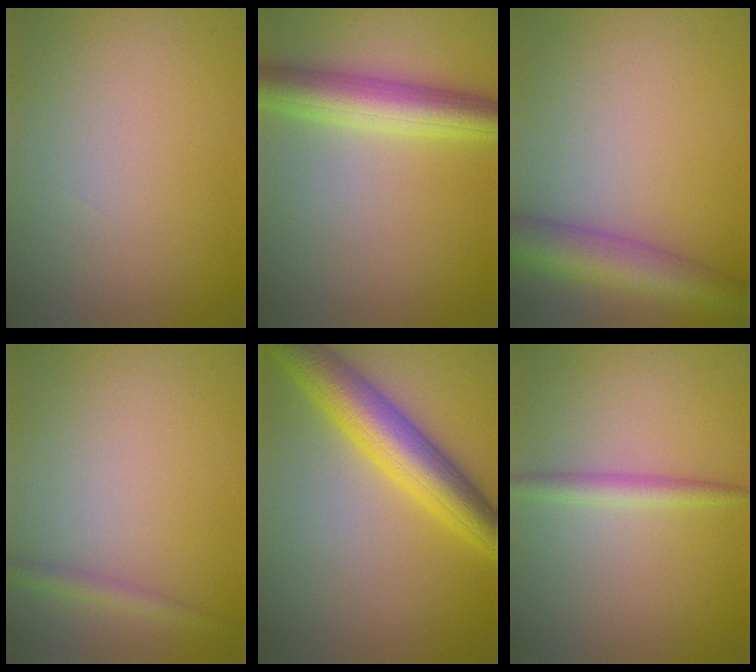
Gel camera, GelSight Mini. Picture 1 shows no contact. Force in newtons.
{"total": 5.6, "press": 5.6, "slide": 0.2}
{"total": 6.0, "press": 6.0, "slide": 0.2}
{"total": 1.4, "press": 1.4, "slide": 0.0}
{"total": 7.0, "press": 7.0, "slide": 0.2}
{"total": 1.8, "press": 1.8, "slide": 0.0}